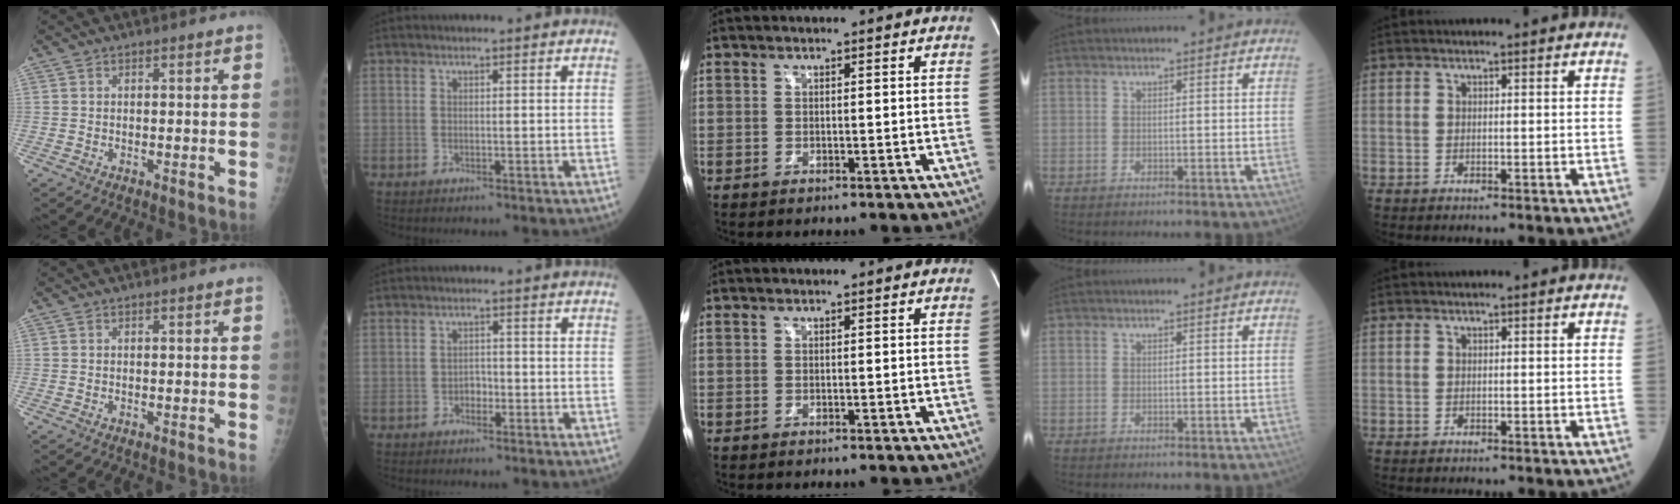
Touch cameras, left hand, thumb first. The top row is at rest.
{"index": {"total": 1.6, "force": [-0.7, 1.1, 0.9], "torque": [-0.010, 0.005, -0.012]}}